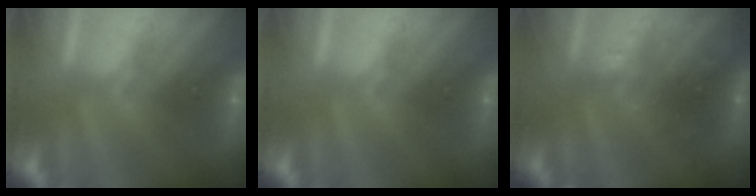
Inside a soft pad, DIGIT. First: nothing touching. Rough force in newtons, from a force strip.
{"total": 0.0}
{"total": 3.3}